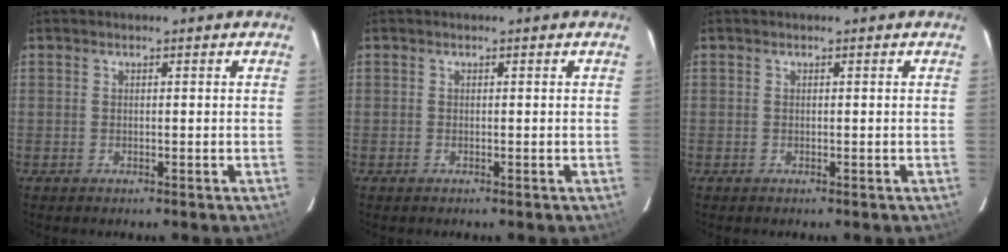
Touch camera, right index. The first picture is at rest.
{"total": 0.0}
{"total": 0.0}